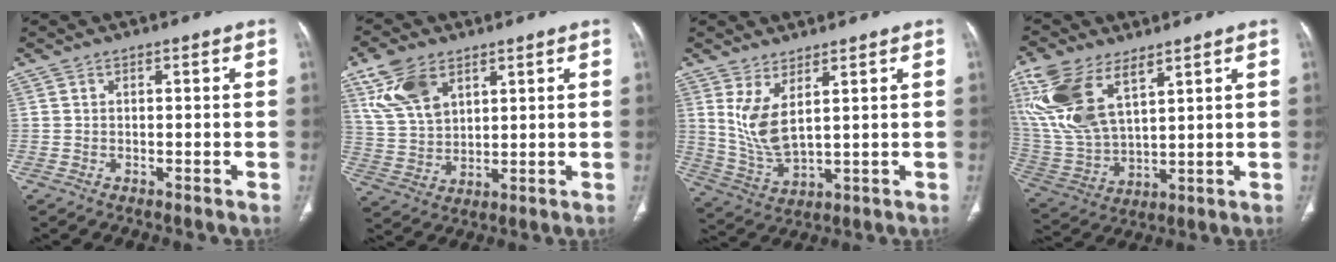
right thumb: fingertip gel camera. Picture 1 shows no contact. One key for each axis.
{"total": 10.9, "fx": 5.8, "fy": 6.4, "fz": 6.6, "tx": -0.120, "ty": -0.015, "tz": 0.125}
{"total": 8.3, "fx": 3.3, "fy": 3.0, "fz": 7.0, "tx": -0.148, "ty": -0.033, "tz": 0.082}
{"total": 17.5, "fx": 8.8, "fy": 8.6, "fz": 12.4, "tx": -0.267, "ty": -0.024, "tz": 0.188}